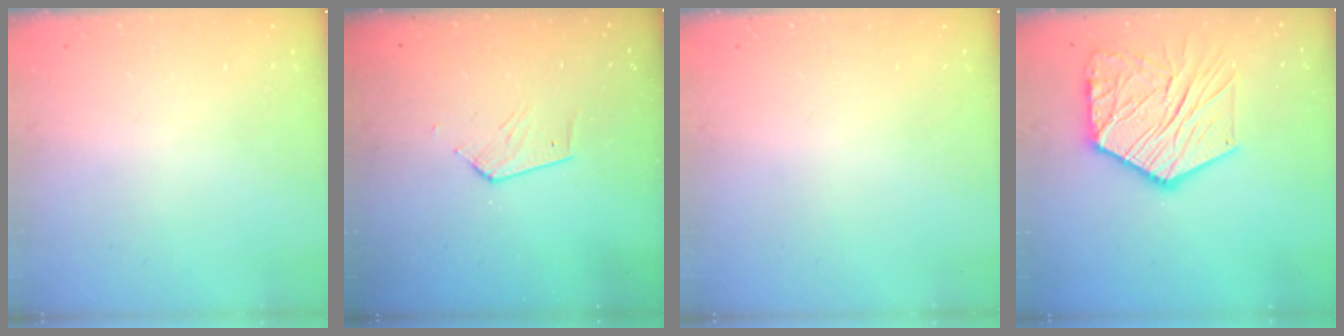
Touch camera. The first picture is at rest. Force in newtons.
{"total": 4.4, "press": 4.4, "slide": 0.4}
{"total": 0.0}
{"total": 18.2, "press": 18.1, "slide": 1.6}